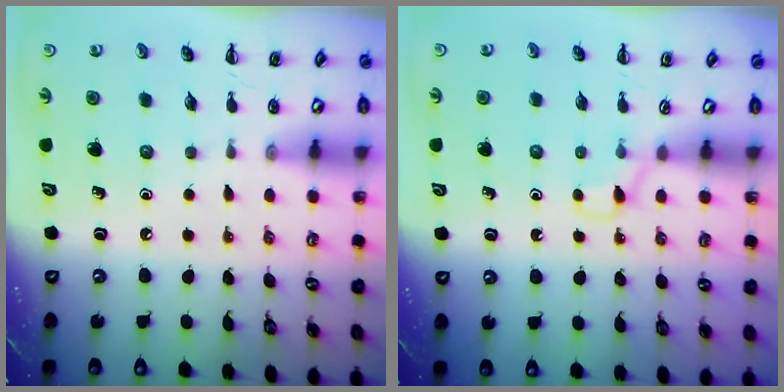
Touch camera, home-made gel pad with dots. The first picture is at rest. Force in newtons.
{"total": 2.8, "press": 2.5, "slide": 1.1}